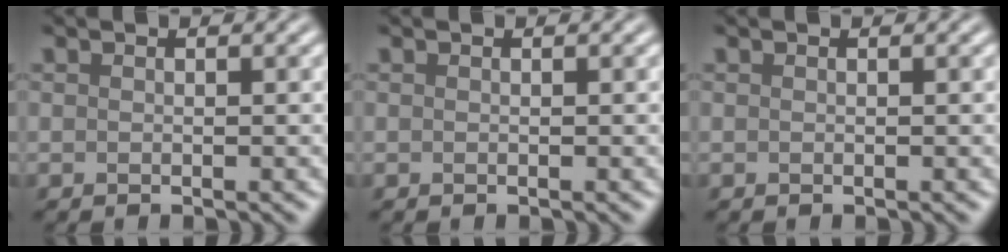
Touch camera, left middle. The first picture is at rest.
{"total": 0.0}
{"total": 0.0}